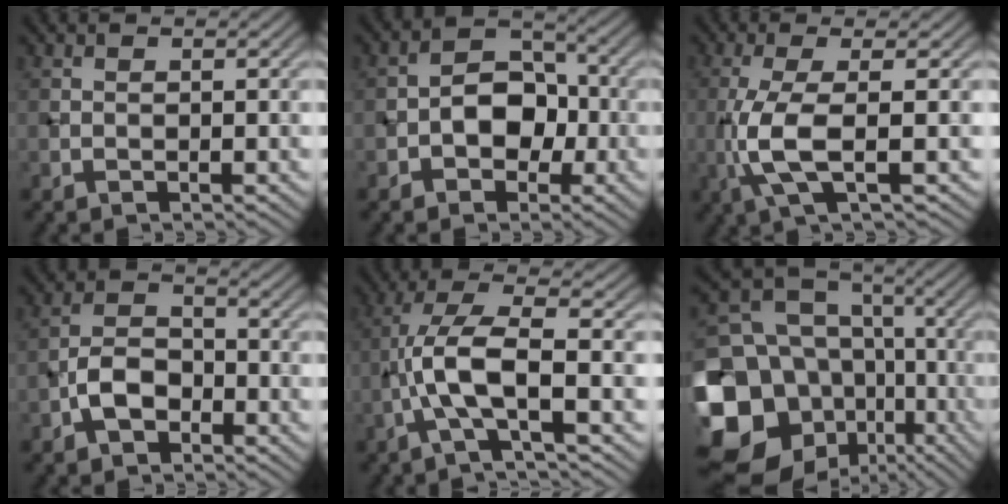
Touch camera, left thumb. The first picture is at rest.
{"total": 6.0, "force": [-1.5, 4.5, 3.7], "torque": [-0.042, 0.006, -0.035]}
{"total": 5.8, "force": [-0.9, 1.3, 5.6], "torque": [-0.123, 0.006, -0.024]}
{"total": 4.6, "force": [-2.3, 2.9, 2.7], "torque": [-0.049, 0.008, -0.053]}
{"total": 7.5, "force": [-2.0, 2.0, 7.0], "torque": [-0.145, 0.017, -0.050]}
{"total": 21.6, "force": [-6.1, 18.0, 10.1], "torque": [-0.241, -0.038, -0.099]}